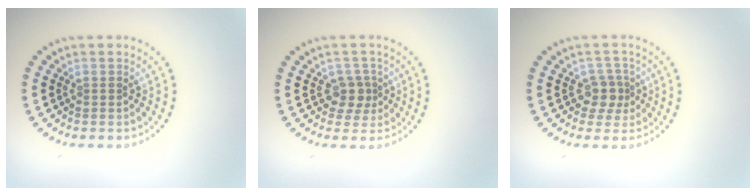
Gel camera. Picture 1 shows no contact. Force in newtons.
{"total": 1.9, "press": 1.7, "slide": 1.0}
{"total": 2.3, "press": 1.9, "slide": 1.3}